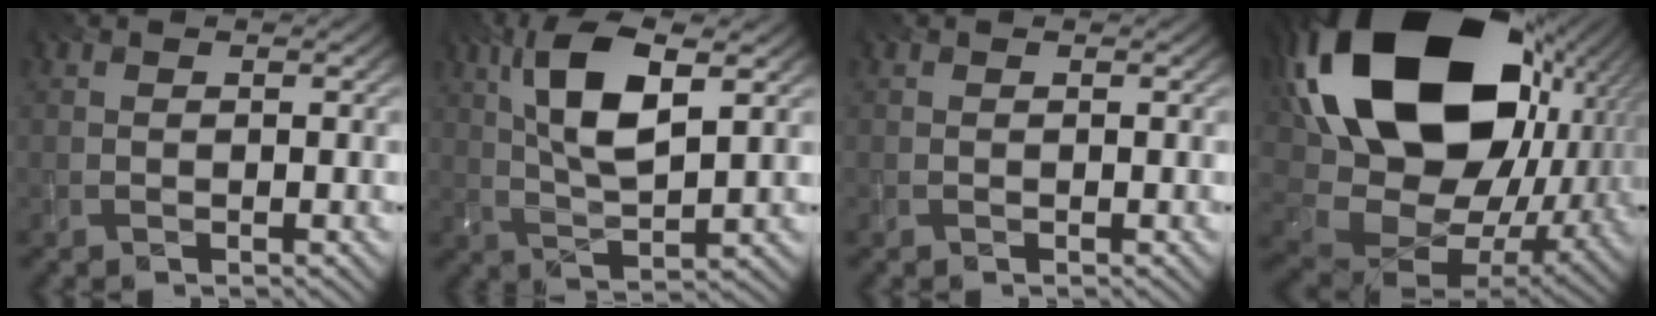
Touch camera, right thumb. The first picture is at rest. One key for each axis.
{"total": 10.0, "fx": 3.7, "fy": 3.5, "fz": 8.7, "tx": -0.183, "ty": 0.007, "tz": 0.070}
{"total": 0.0}
{"total": 22.7, "fx": 5.8, "fy": 15.4, "fz": 15.7, "tx": -0.358, "ty": -0.036, "tz": 0.138}